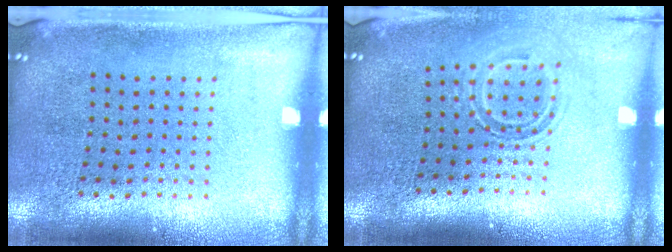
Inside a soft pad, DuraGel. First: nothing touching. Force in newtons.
{"total": 1.6, "press": 1.0, "slide": 1.2}